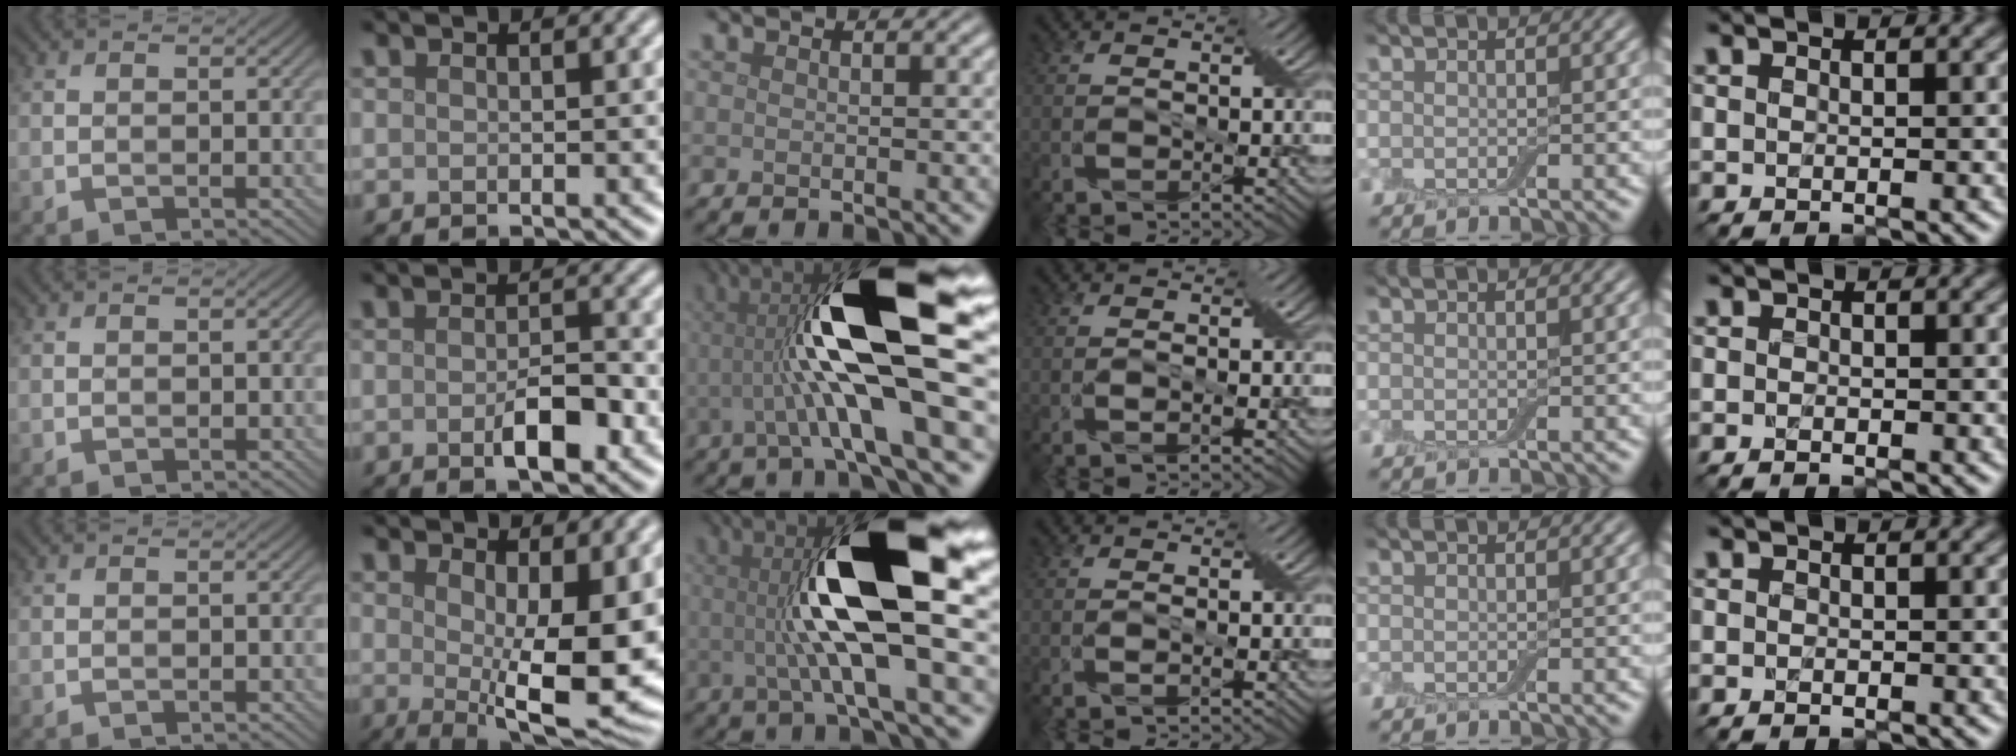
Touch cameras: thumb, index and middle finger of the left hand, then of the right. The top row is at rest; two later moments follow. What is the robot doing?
{"motion": "cut", "object": "aluminum foil"}